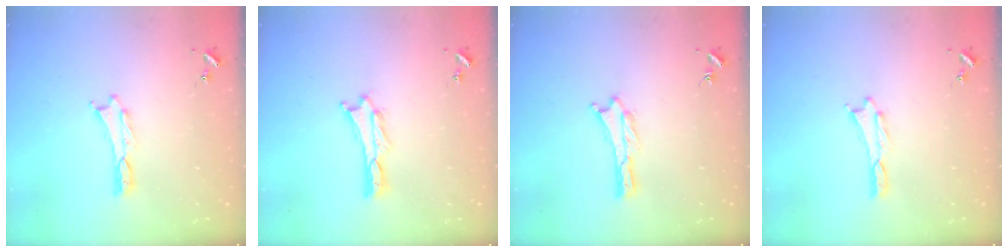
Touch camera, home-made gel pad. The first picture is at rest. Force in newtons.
{"total": 0.6, "press": 0.6, "slide": 0.2}
{"total": 0.0}
{"total": 0.0}